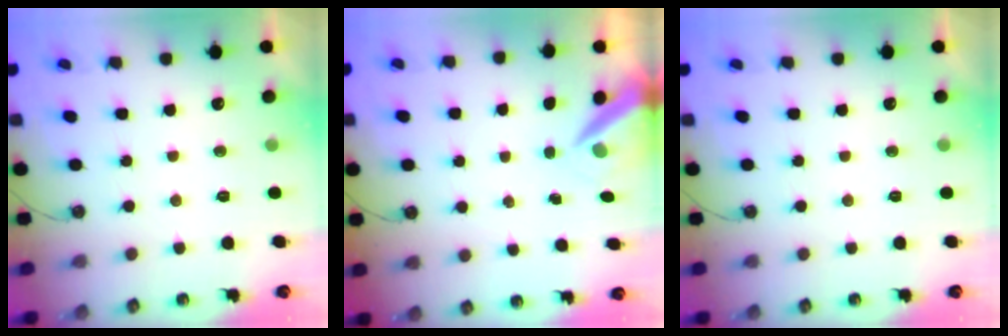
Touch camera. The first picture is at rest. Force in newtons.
{"total": 7.0, "press": 7.0, "slide": 0.6}
{"total": 0.0}